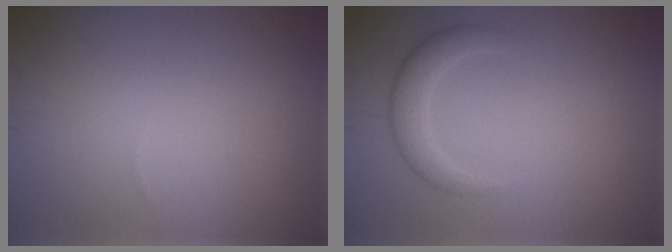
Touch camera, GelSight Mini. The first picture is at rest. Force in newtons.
{"total": 2.5, "press": 2.5, "slide": 0.0}